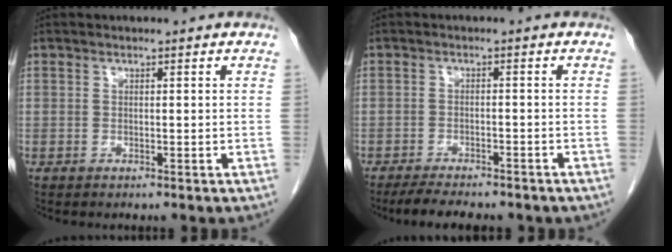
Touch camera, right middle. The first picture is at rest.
{"total": 8.3, "force": [-6.9, 2.2, 3.9], "torque": [-0.057, -0.007, -0.094]}